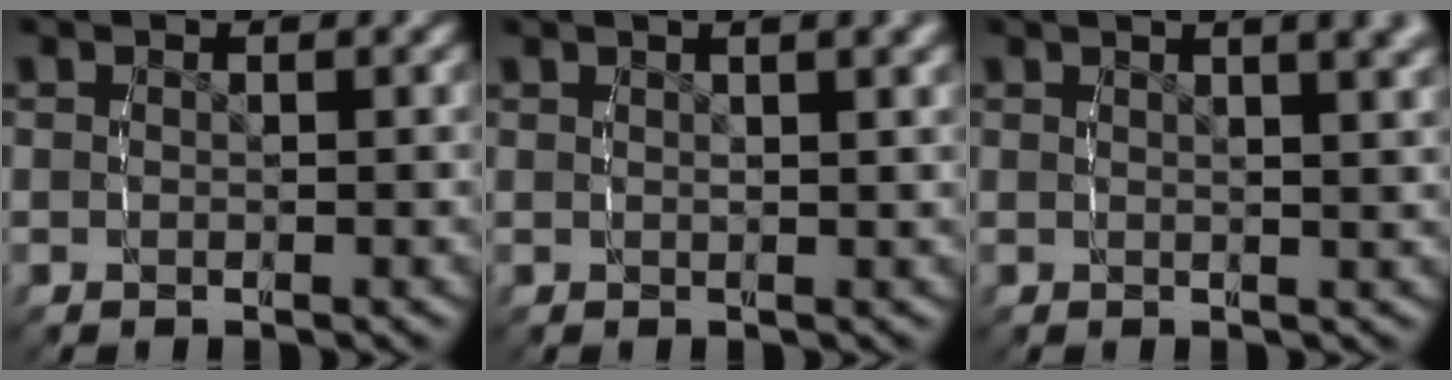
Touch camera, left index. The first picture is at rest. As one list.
[{"total": 2.9, "force": [1.6, 0.1, 2.3], "torque": [-0.019, 0.009, 0.027]}, {"total": 5.0, "force": [2.8, 1.1, 4.1], "torque": [-0.039, 0.018, 0.039]}]